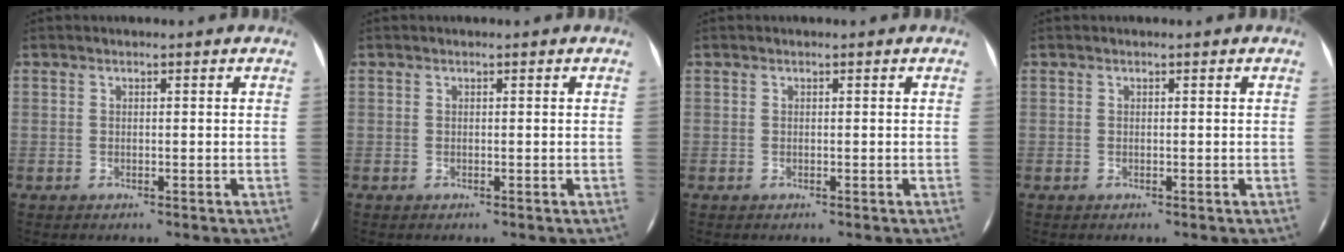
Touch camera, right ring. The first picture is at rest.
{"total": 0.0}
{"total": 0.0}
{"total": 0.0}